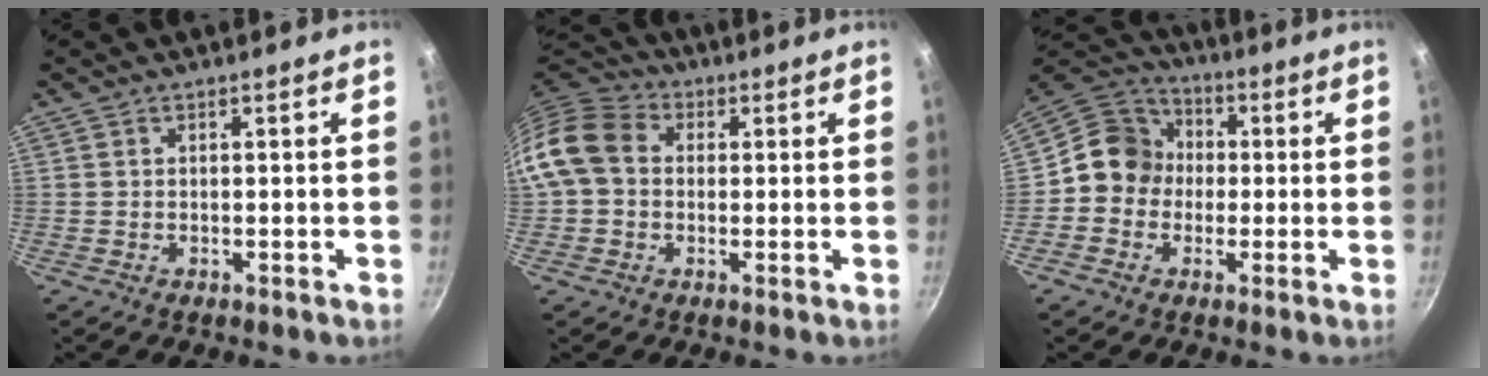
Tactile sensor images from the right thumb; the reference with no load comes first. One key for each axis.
{"total": 11.0, "fx": 0.7, "fy": 8.8, "fz": 6.4, "tx": -0.095, "ty": 0.024, "tz": -0.007}
{"total": 10.2, "fx": -0.4, "fy": 9.4, "fz": 3.9, "tx": -0.028, "ty": 0.027, "tz": -0.031}